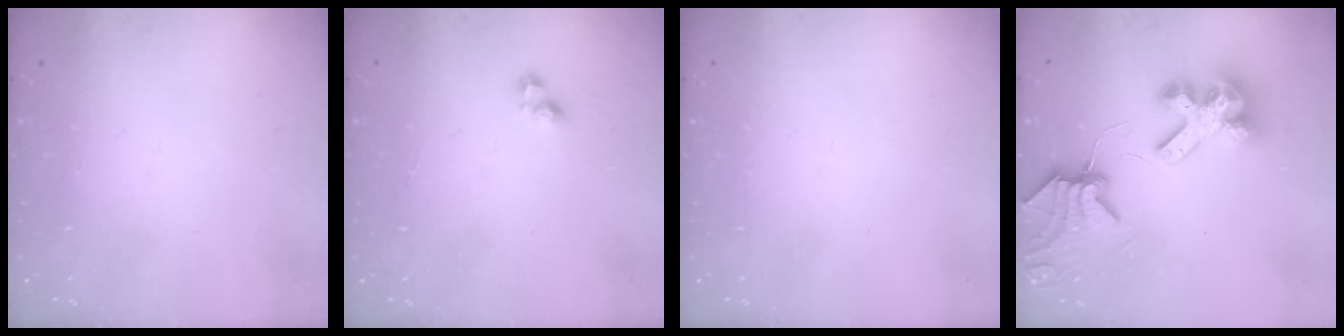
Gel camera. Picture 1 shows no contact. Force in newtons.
{"total": 2.4, "press": 2.3, "slide": 0.6}
{"total": 0.0}
{"total": 8.9, "press": 8.8, "slide": 1.1}